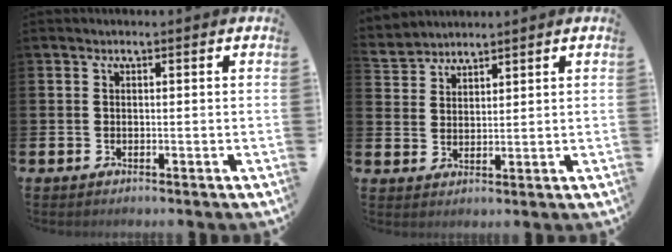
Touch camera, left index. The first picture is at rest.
{"total": 3.3, "force": [3.2, 0.7, -0.5], "torque": [-0.006, -0.012, 0.063]}